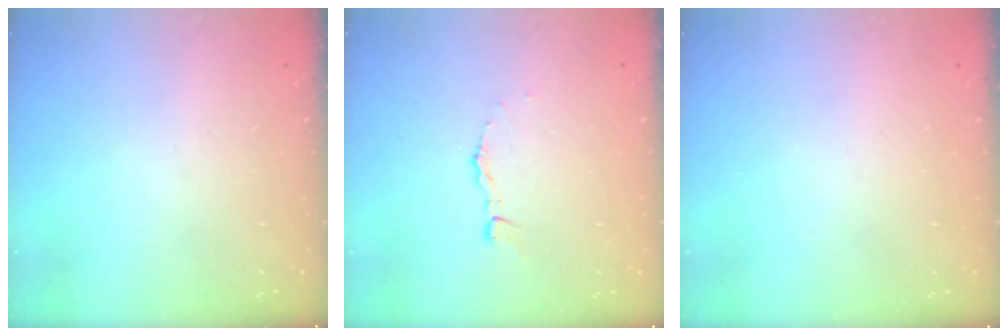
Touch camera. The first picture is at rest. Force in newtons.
{"total": 4.4, "press": 4.3, "slide": 0.5}
{"total": 0.0}